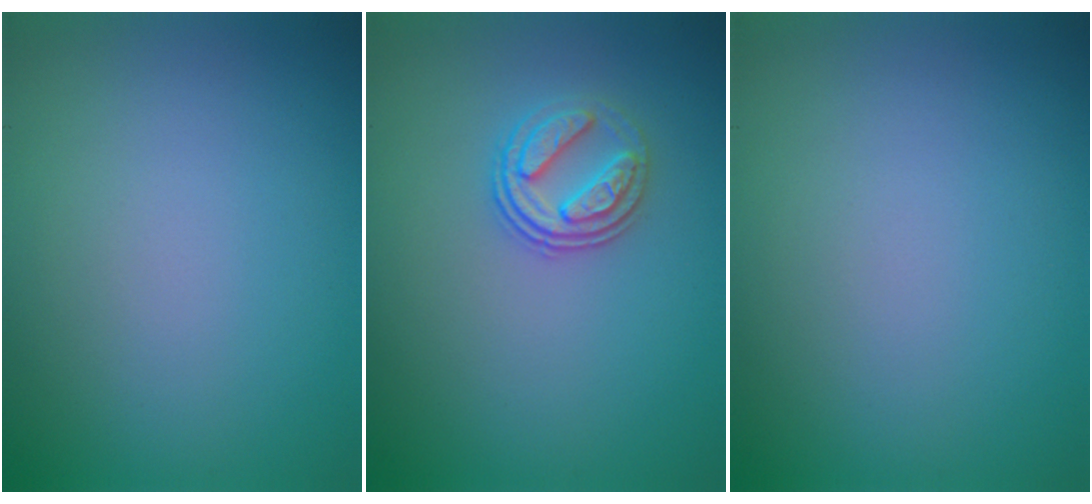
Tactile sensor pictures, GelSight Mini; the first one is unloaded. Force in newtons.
{"total": 2.8, "press": 2.6, "slide": 1.2}
{"total": 0.0}